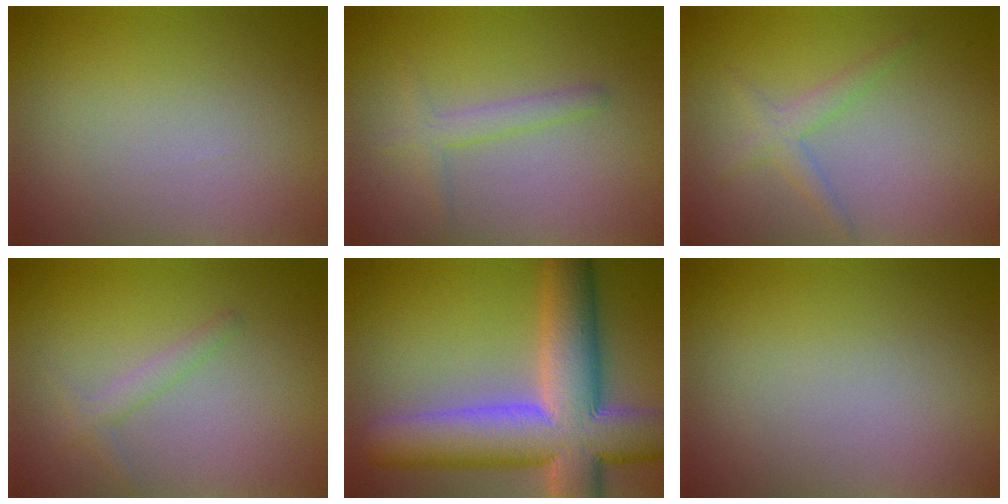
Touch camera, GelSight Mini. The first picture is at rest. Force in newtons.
{"total": 1.8, "press": 1.8, "slide": 0.1}
{"total": 1.8, "press": 1.8, "slide": 0.1}
{"total": 1.4, "press": 1.4, "slide": 0.1}
{"total": 13.3, "press": 13.3, "slide": 0.8}
{"total": 0.0}